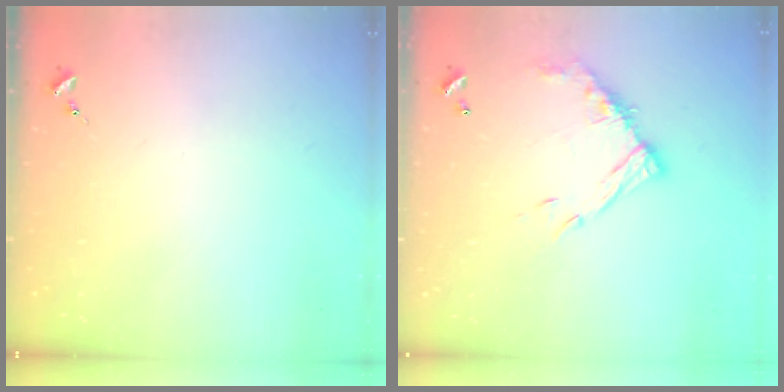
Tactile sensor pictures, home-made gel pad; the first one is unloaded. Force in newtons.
{"total": 13.3, "press": 13.3, "slide": 1.1}